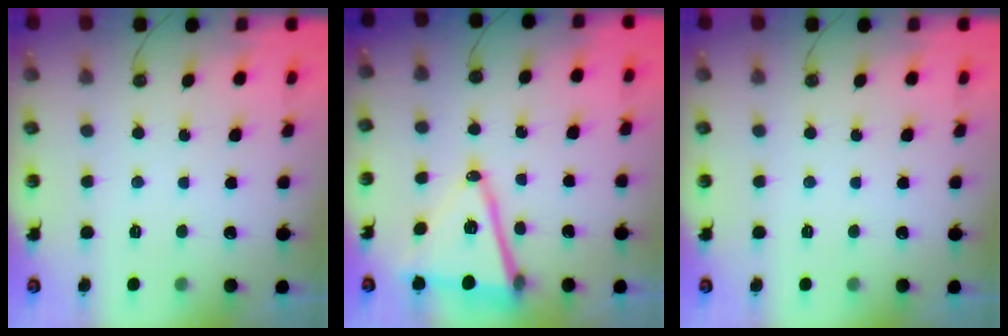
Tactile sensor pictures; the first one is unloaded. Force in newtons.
{"total": 14.2, "press": 13.7, "slide": 3.8}
{"total": 0.0}